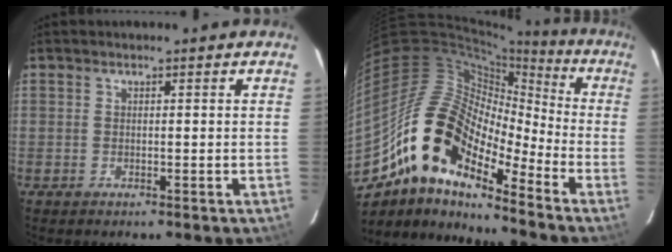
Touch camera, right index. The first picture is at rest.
{"total": 17.4, "force": [-11.2, 6.7, 11.6], "torque": [-0.192, -0.012, -0.226]}